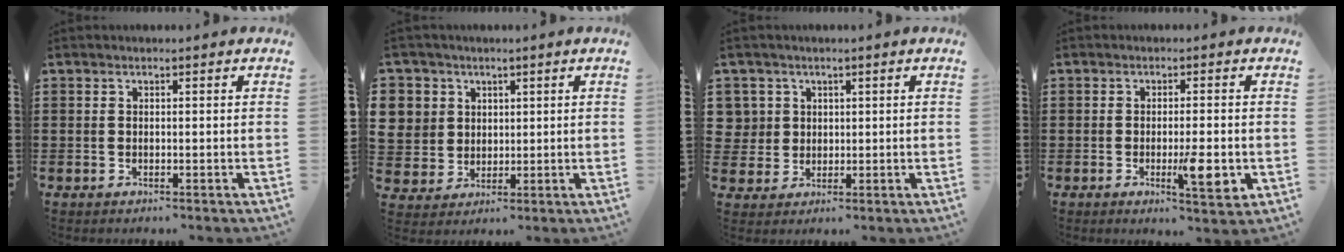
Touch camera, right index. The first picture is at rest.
{"total": 5.9, "force": [2.1, 5.6, 0.1], "torque": [-0.042, 0.007, 0.038]}
{"total": 4.0, "force": [1.1, 3.9, 0.2], "torque": [-0.023, 0.014, 0.021]}
{"total": 5.8, "force": [-1.5, 1.1, 5.5], "torque": [-0.102, -0.015, -0.026]}